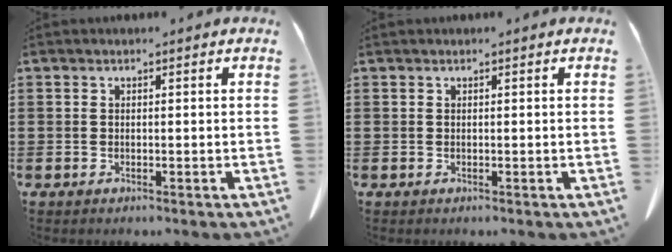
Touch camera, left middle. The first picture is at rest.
{"total": 0.0}